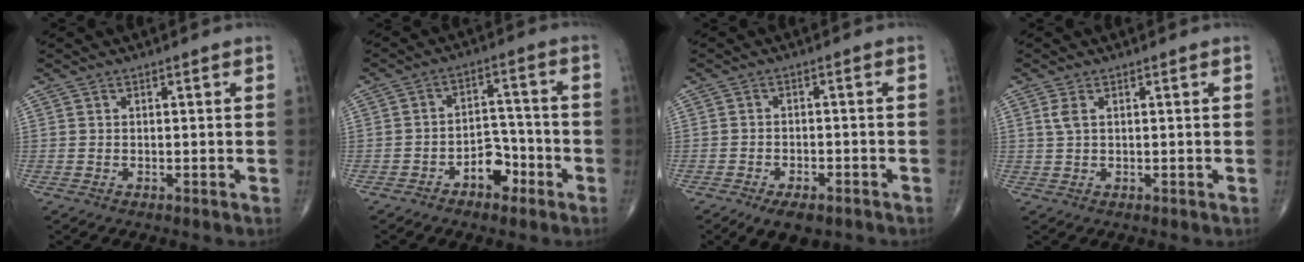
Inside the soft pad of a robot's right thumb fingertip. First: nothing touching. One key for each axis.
{"total": 6.5, "fx": -3.5, "fy": 4.1, "fz": 3.5, "tx": -0.022, "ty": 0.041, "tz": -0.059}
{"total": 6.5, "fx": -4.4, "fy": 3.1, "fz": 3.6, "tx": -0.048, "ty": 0.013, "tz": -0.065}
{"total": 2.0, "fx": 0.7, "fy": 0.9, "fz": 1.6, "tx": -0.042, "ty": 0.009, "tz": 0.020}